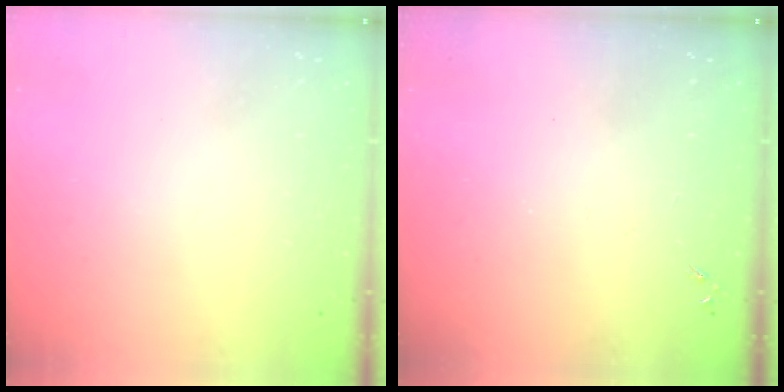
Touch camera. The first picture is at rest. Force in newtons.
{"total": 0.0}